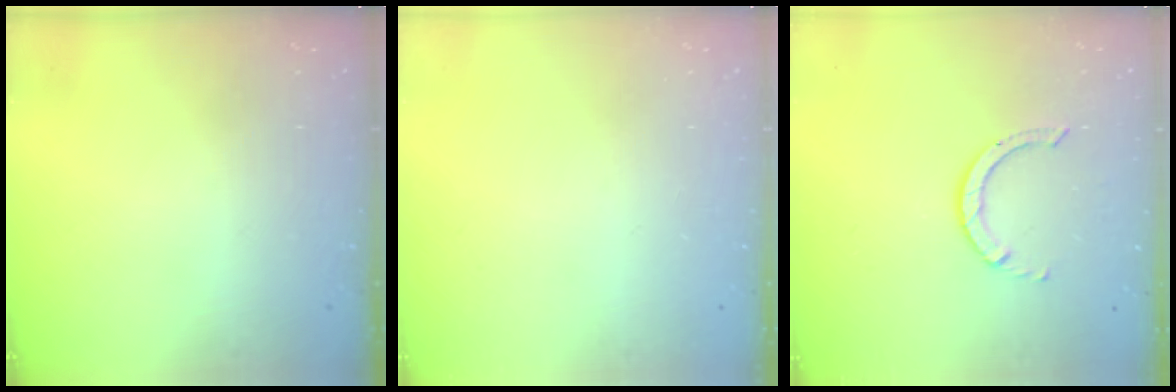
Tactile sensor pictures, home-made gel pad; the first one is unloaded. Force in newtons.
{"total": 0.0}
{"total": 2.9, "press": 2.9, "slide": 0.2}